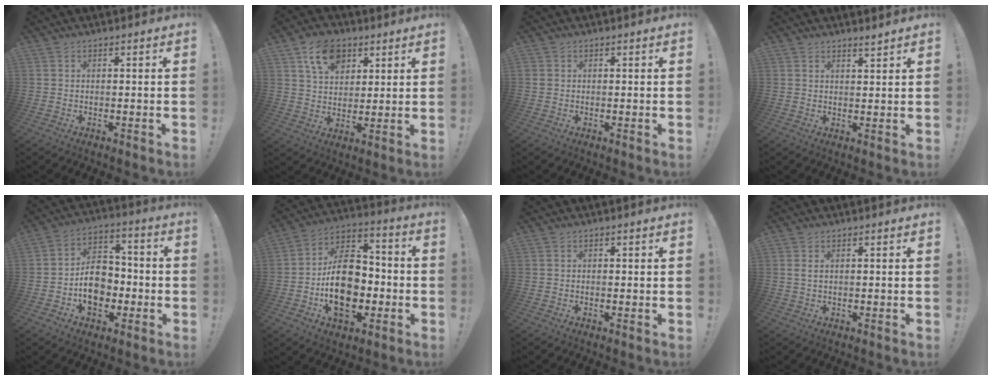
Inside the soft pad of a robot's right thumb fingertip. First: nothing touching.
{"total": 11.8, "force": [6.2, 8.1, 5.8], "torque": [-0.096, -0.017, 0.120]}
{"total": 0.8, "force": [0.2, 0.7, 0.3], "torque": [-0.006, 0.002, 0.005]}
{"total": 2.1, "force": [1.9, 0.3, 0.7], "torque": [-0.009, -0.012, 0.034]}
{"total": 13.1, "force": [-3.2, 9.8, 8.2], "torque": [-0.137, 0.026, -0.052]}
{"total": 19.8, "force": [-4.1, 13.2, 14.2], "torque": [-0.234, 0.024, -0.062]}
{"total": 0.6, "force": [0.4, 0.5, 0.1], "torque": [0.002, 0.001, 0.007]}
{"total": 1.9, "force": [0.8, 0.4, 1.6], "torque": [-0.033, 0.000, 0.014]}